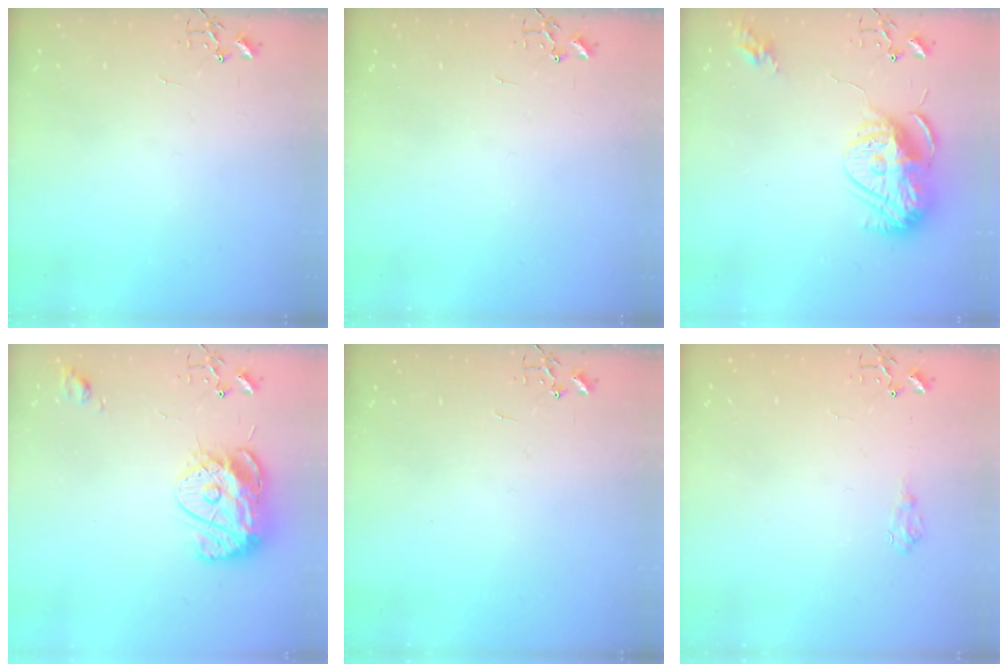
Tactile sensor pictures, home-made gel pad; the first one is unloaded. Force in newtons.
{"total": 0.0}
{"total": 14.0, "press": 13.9, "slide": 1.2}
{"total": 14.7, "press": 14.6, "slide": 1.4}
{"total": 0.0}
{"total": 6.6, "press": 6.5, "slide": 0.8}